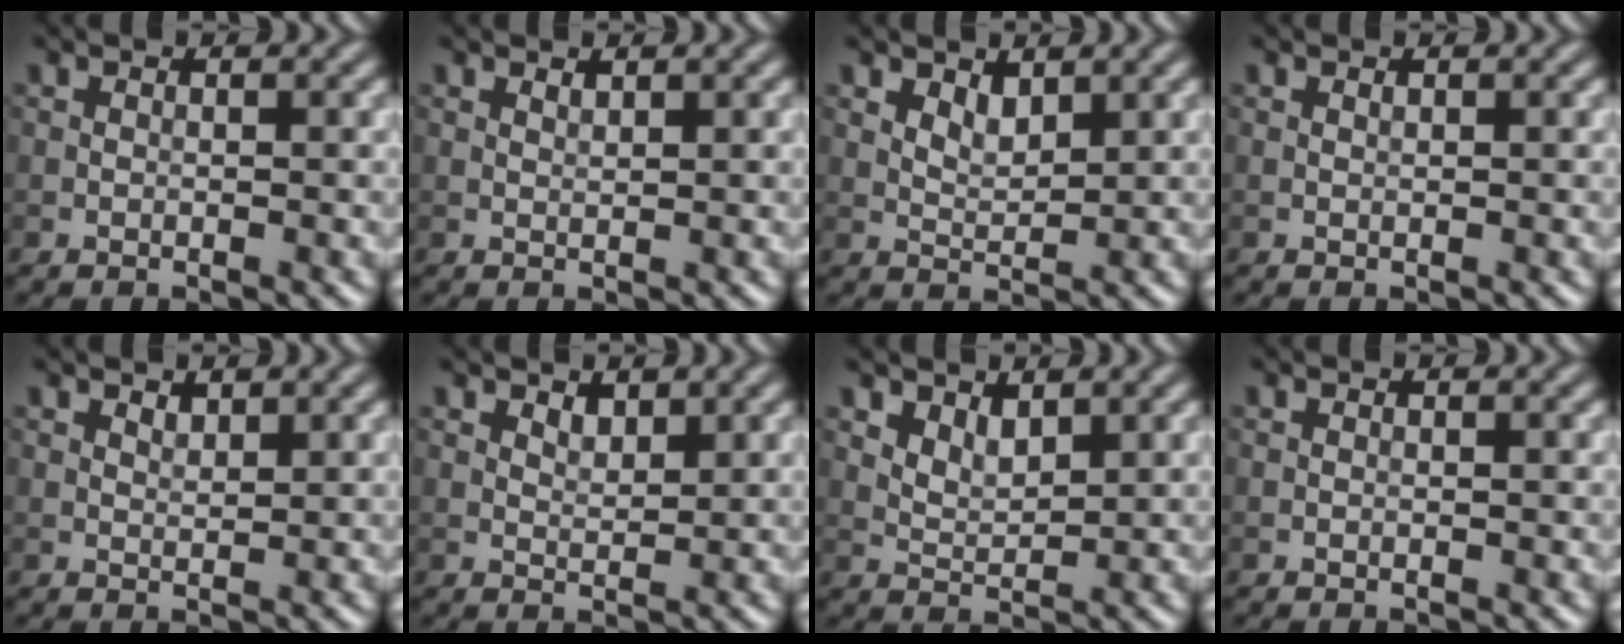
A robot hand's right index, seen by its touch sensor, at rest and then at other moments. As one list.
[{"total": 0.6, "force": [0.5, 0.1, 0.2], "torque": [-0.006, -0.003, 0.012]}, {"total": 2.0, "force": [1.2, 1.0, 1.2], "torque": [-0.023, -0.005, 0.026]}, {"total": 0.0}, {"total": 1.0, "force": [0.9, 0.4, 0.4], "torque": [-0.010, -0.001, 0.017]}, {"total": 1.3, "force": [1.1, 0.6, 0.6], "torque": [-0.012, -0.003, 0.021]}, {"total": 2.4, "force": [1.5, 1.2, 1.4], "torque": [-0.027, -0.006, 0.033]}, {"total": 0.0}]